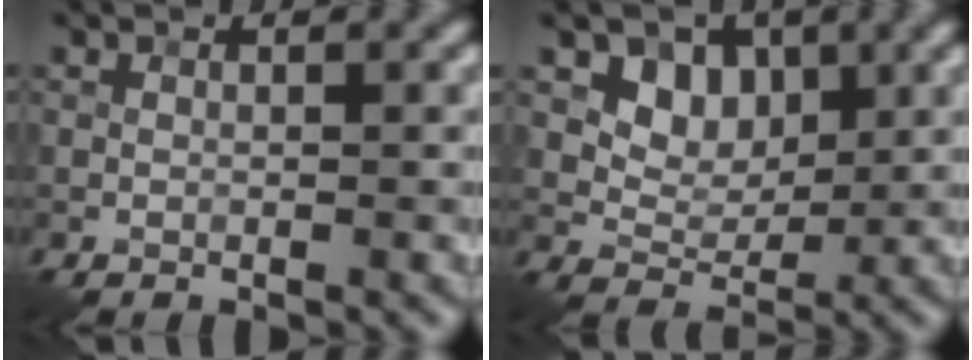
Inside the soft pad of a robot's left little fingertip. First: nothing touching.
{"total": 4.0, "force": [1.8, 3.0, 1.9], "torque": [-0.033, -0.015, 0.036]}